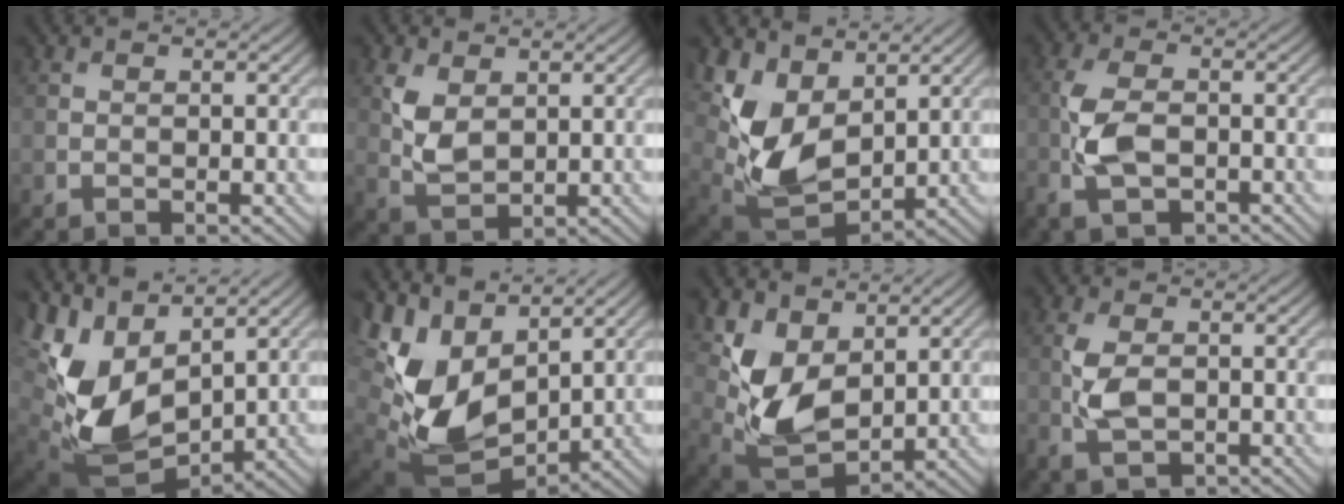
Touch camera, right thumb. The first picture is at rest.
{"total": 4.4, "force": [1.3, 2.7, 3.2], "torque": [-0.082, -0.003, 0.030]}
{"total": 10.6, "force": [4.0, 6.3, 7.6], "torque": [-0.189, -0.007, 0.082]}
{"total": 6.2, "force": [-2.1, 3.3, 4.9], "torque": [-0.126, -0.004, -0.046]}
{"total": 11.6, "force": [3.0, 7.3, 8.5], "torque": [-0.210, -0.007, 0.062]}
{"total": 11.5, "force": [3.0, 7.3, 8.4], "torque": [-0.198, -0.008, 0.062]}
{"total": 9.3, "force": [3.3, 5.4, 6.8], "torque": [-0.173, -0.005, 0.067]}
{"total": 4.6, "force": [-1.3, 2.6, 3.5], "torque": [-0.092, -0.005, -0.029]}